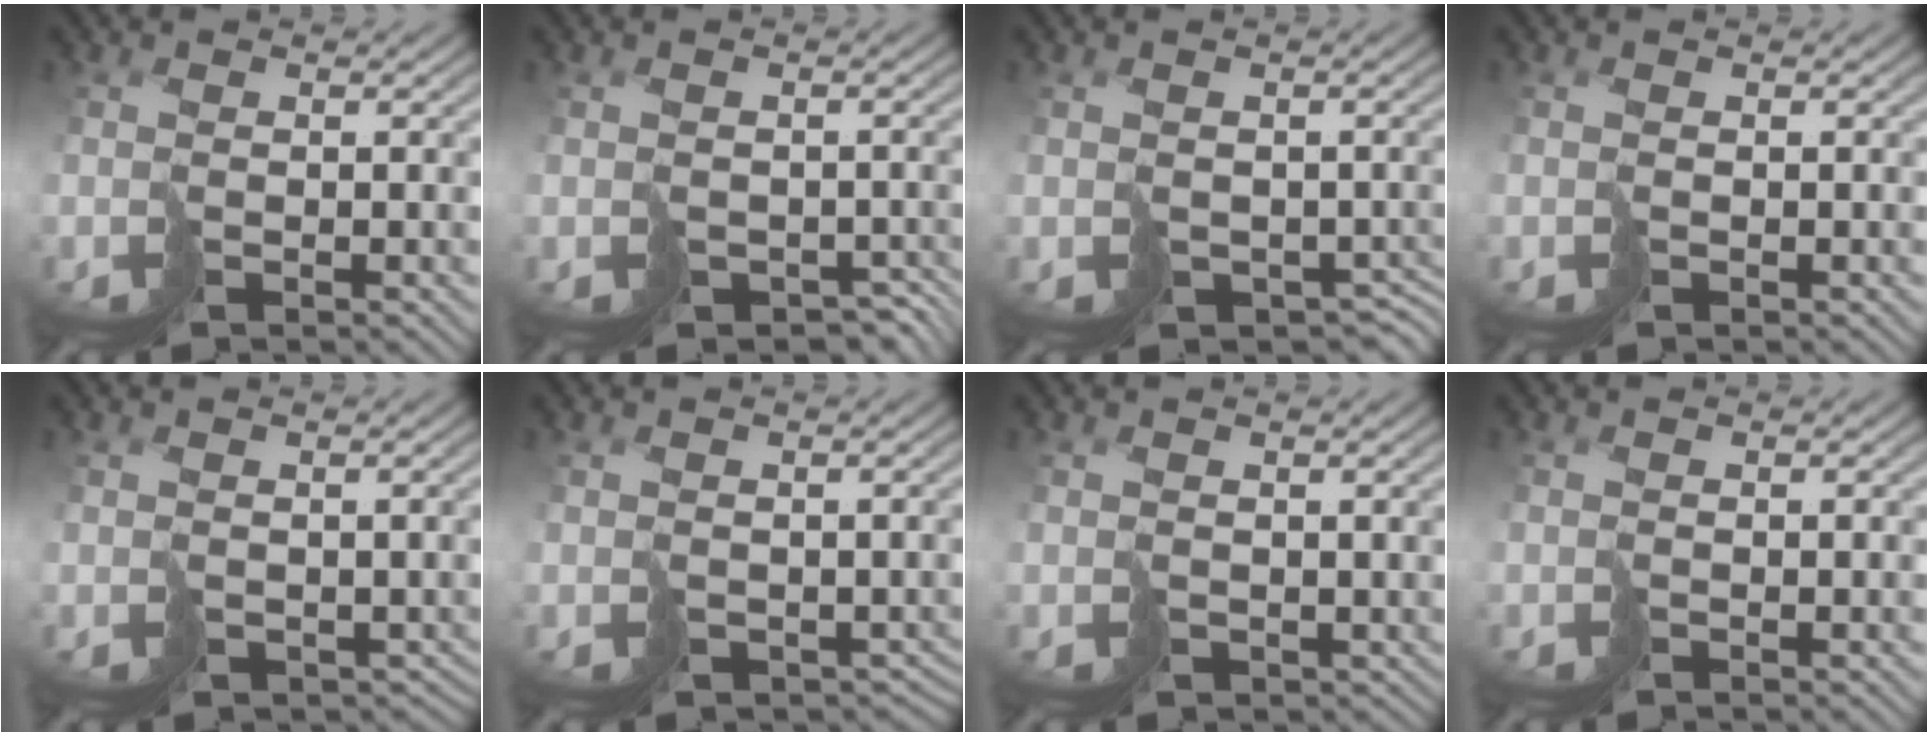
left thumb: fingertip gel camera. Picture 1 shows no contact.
{"total": 3.9, "force": [-2.4, 2.6, 1.7], "torque": [-0.033, -0.018, -0.029]}
{"total": 3.4, "force": [-1.2, 2.6, 1.9], "torque": [-0.035, -0.023, -0.016]}
{"total": 0.0}
{"total": 2.0, "force": [0.0, 1.7, 0.9], "torque": [-0.025, -0.012, 0.001]}
{"total": 2.4, "force": [-0.4, 2.1, 1.2], "torque": [-0.029, -0.017, -0.004]}
{"total": 1.0, "force": [0.4, 0.8, 0.2], "torque": [-0.011, -0.004, 0.010]}
{"total": 0.0}